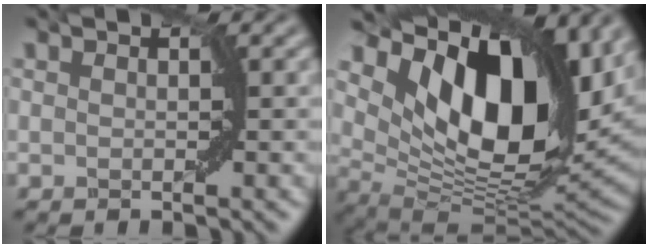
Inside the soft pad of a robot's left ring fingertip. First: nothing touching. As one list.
[{"total": 15.7, "force": [6.5, 8.1, 11.7], "torque": [-0.186, 0.008, 0.108]}]